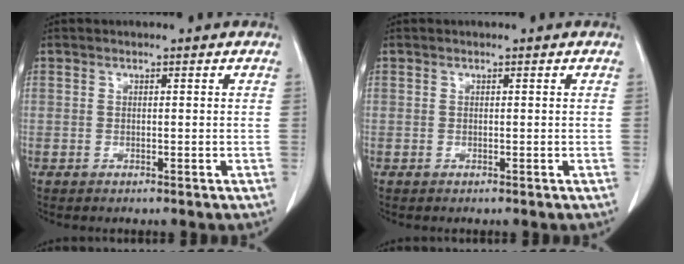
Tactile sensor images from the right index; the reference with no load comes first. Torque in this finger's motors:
{"motor_torque": [0.09, 0.02, -0.08, 0.01]}